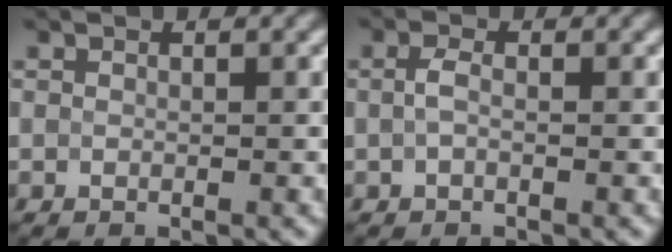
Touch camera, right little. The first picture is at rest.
{"total": 1.2, "force": [-0.1, 0.5, 1.0], "torque": [-0.027, 0.002, -0.005]}